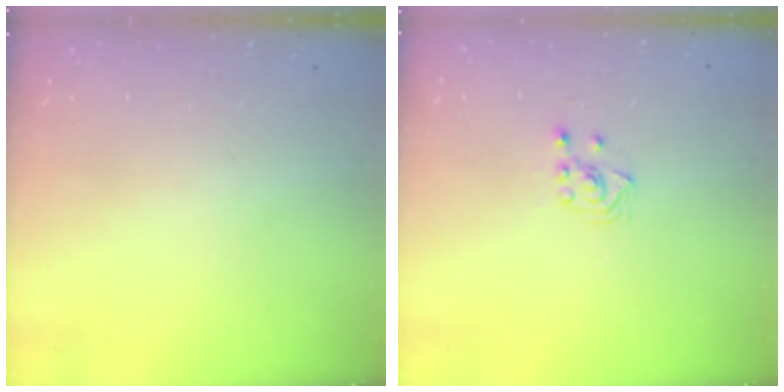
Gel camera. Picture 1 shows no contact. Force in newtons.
{"total": 3.7, "press": 3.6, "slide": 0.8}